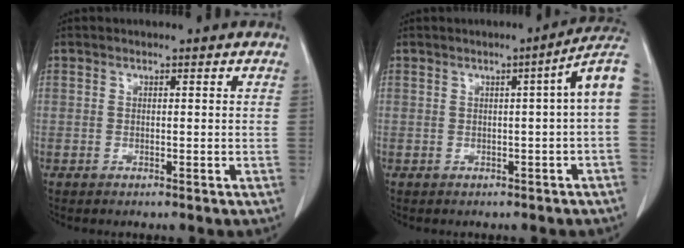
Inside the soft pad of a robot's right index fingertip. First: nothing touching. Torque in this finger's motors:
{"motor_torque": [0.57, -0.17, 0.14, 0.06]}